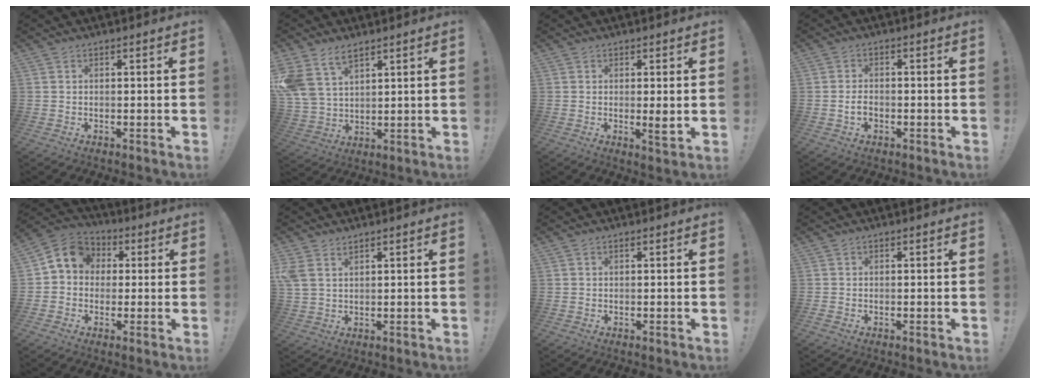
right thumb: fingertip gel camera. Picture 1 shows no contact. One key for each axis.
{"total": 10.6, "fx": 7.0, "fy": 6.4, "fz": 4.8, "tx": -0.110, "ty": -0.034, "tz": 0.140}
{"total": 3.9, "fx": 0.2, "fy": 0.3, "fz": 3.9, "tx": -0.039, "ty": -0.017, "tz": 0.001}
{"total": 3.2, "fx": -1.2, "fy": 2.0, "fz": 2.2, "tx": -0.036, "ty": 0.003, "tz": -0.023}
{"total": 8.9, "fx": 1.5, "fy": 7.7, "fz": 4.2, "tx": -0.056, "ty": 0.010, "tz": 0.031}
{"total": 4.3, "fx": 2.7, "fy": 2.4, "fz": 2.4, "tx": -0.047, "ty": -0.007, "tz": 0.056}
{"total": 0.0}
{"total": 0.5, "fx": -0.4, "fy": 0.3, "fz": 0.1, "tx": -0.004, "ty": 0.003, "tz": -0.006}